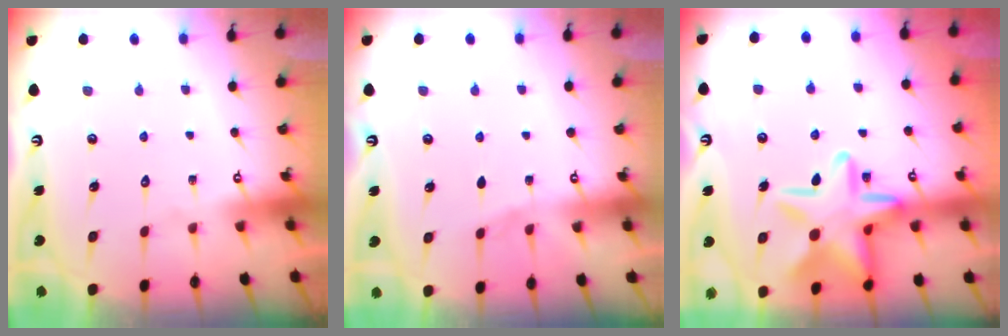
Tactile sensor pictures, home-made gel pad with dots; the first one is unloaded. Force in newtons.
{"total": 2.8, "press": 2.7, "slide": 0.3}
{"total": 20.0, "press": 20.0, "slide": 1.4}